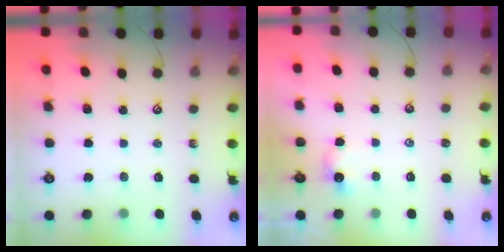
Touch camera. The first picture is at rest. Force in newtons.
{"total": 1.1, "press": 1.1, "slide": 0.2}